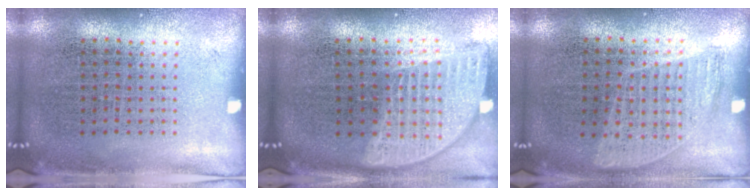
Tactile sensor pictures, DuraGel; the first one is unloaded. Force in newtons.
{"total": 2.0, "press": 1.6, "slide": 1.1}
{"total": 0.9, "press": 0.8, "slide": 0.5}